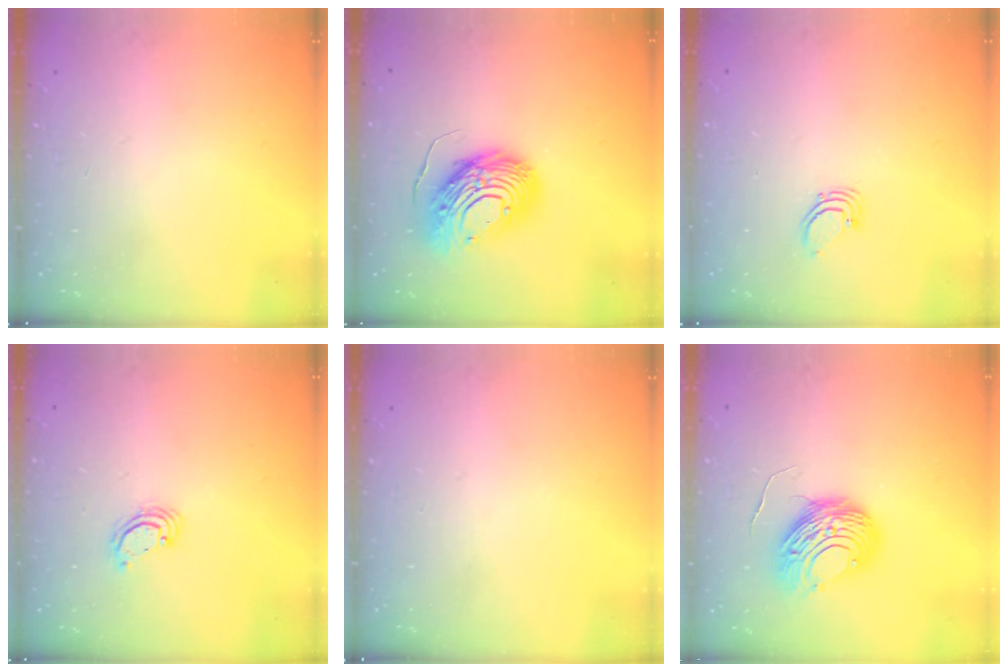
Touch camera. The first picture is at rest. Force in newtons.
{"total": 14.3, "press": 14.3, "slide": 1.4}
{"total": 2.3, "press": 2.3, "slide": 0.1}
{"total": 2.2, "press": 2.2, "slide": 0.2}
{"total": 0.0}
{"total": 10.0, "press": 10.0, "slide": 0.9}